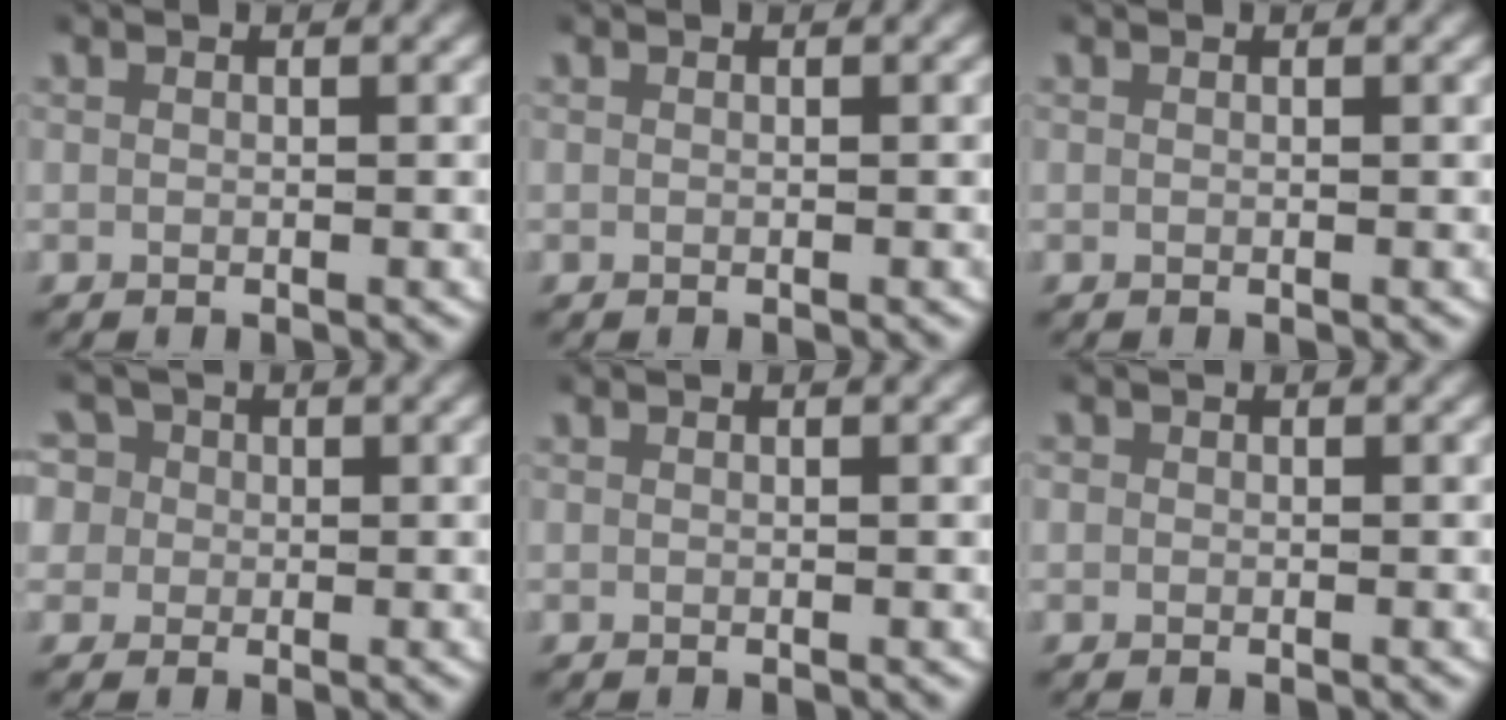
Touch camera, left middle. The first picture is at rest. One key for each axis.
{"total": 0.0}
{"total": 0.0}
{"total": 6.7, "fx": 0.9, "fy": 6.2, "fz": 2.4, "tx": -0.064, "ty": -0.012, "tz": 0.009}
{"total": 0.0}
{"total": 0.9, "fx": 0.2, "fy": 0.9, "fz": 0.2, "tx": -0.005, "ty": 0.001, "tz": -0.001}